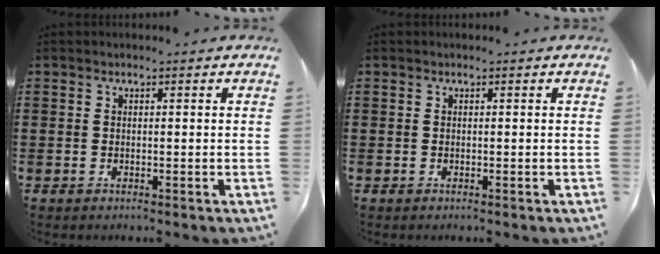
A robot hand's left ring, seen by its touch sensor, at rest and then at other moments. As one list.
[{"total": 0.0}]